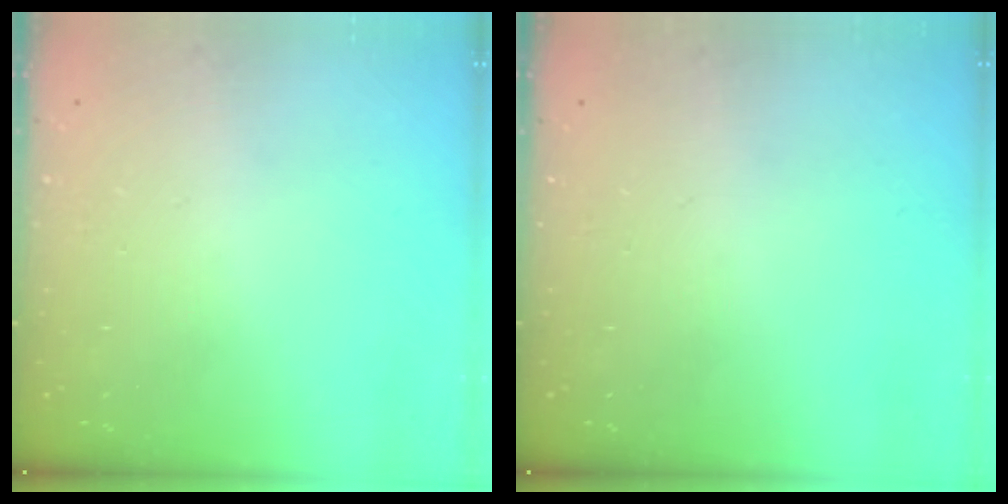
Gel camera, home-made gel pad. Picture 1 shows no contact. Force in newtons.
{"total": 0.0}